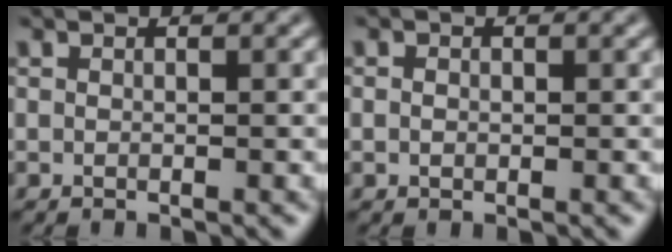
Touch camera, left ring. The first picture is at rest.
{"total": 0.7, "force": [0.0, 0.6, 0.4], "torque": [-0.006, -0.001, -0.001]}